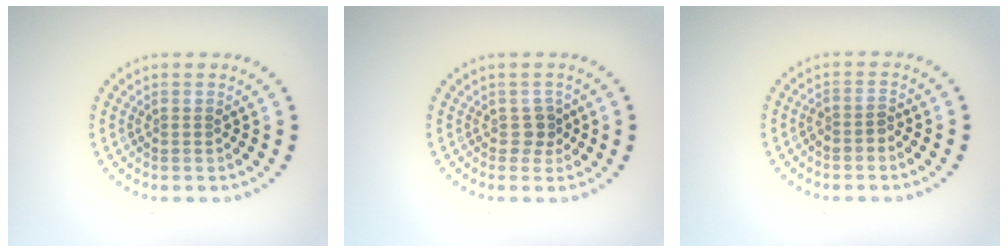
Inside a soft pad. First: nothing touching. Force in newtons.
{"total": 1.3, "press": 1.0, "slide": 0.8}
{"total": 1.1, "press": 1.0, "slide": 0.6}